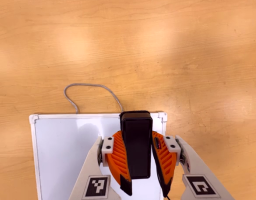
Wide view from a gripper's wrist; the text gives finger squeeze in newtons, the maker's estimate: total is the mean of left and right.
{"total": 10.3, "left": 8.0, "right": 12.5}